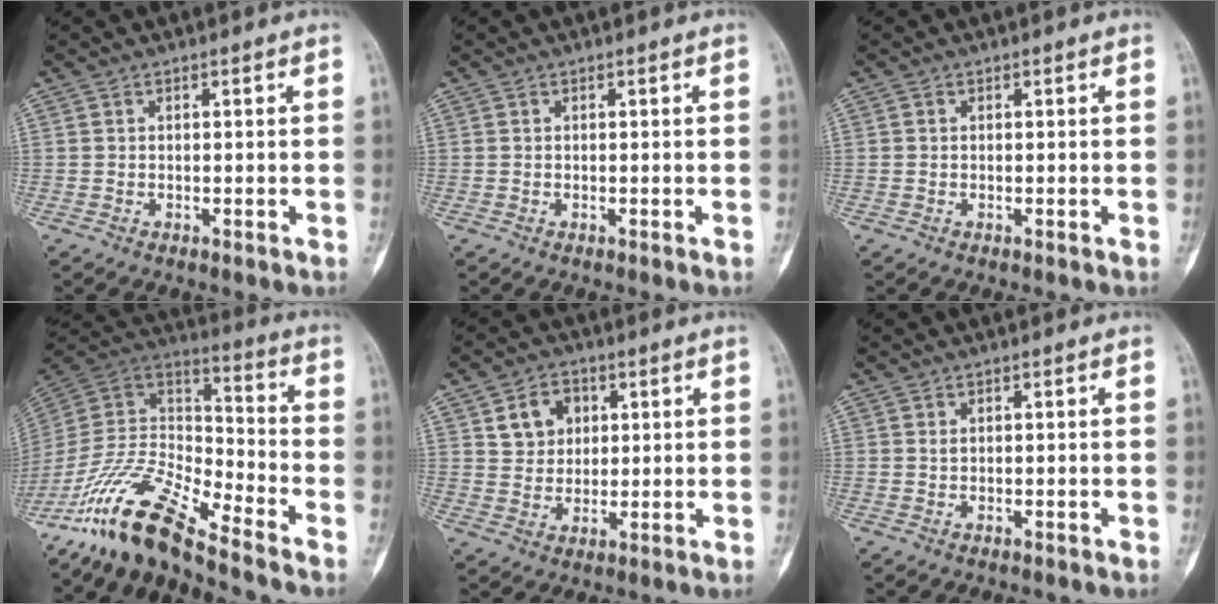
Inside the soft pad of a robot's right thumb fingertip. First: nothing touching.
{"total": 0.0}
{"total": 0.0}
{"total": 16.7, "force": [-13.4, 3.4, 9.3], "torque": [-0.176, 0.082, -0.262]}
{"total": 6.9, "force": [2.4, 5.6, 3.2], "torque": [-0.022, -0.008, 0.042]}
{"total": 0.0}